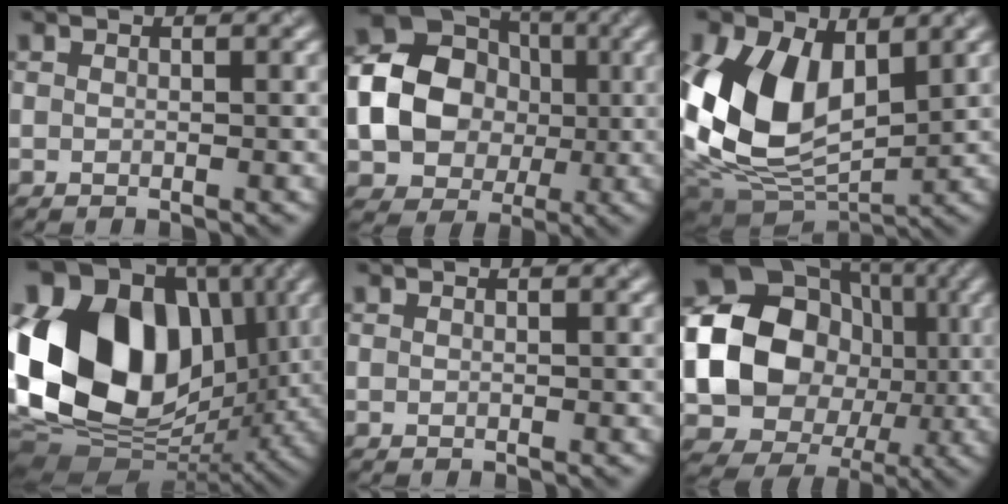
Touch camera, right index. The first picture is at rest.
{"total": 10.9, "force": [-0.3, 9.3, 5.7], "torque": [-0.099, 0.010, -0.026]}
{"total": 12.2, "force": [2.4, 7.8, 9.1], "torque": [-0.206, -0.002, 0.033]}
{"total": 18.8, "force": [2.7, 13.9, 12.3], "torque": [-0.254, 0.016, 0.041]}
{"total": 0.0}
{"total": 16.6, "force": [0.2, 14.6, 8.0], "torque": [-0.148, -0.004, -0.019]}